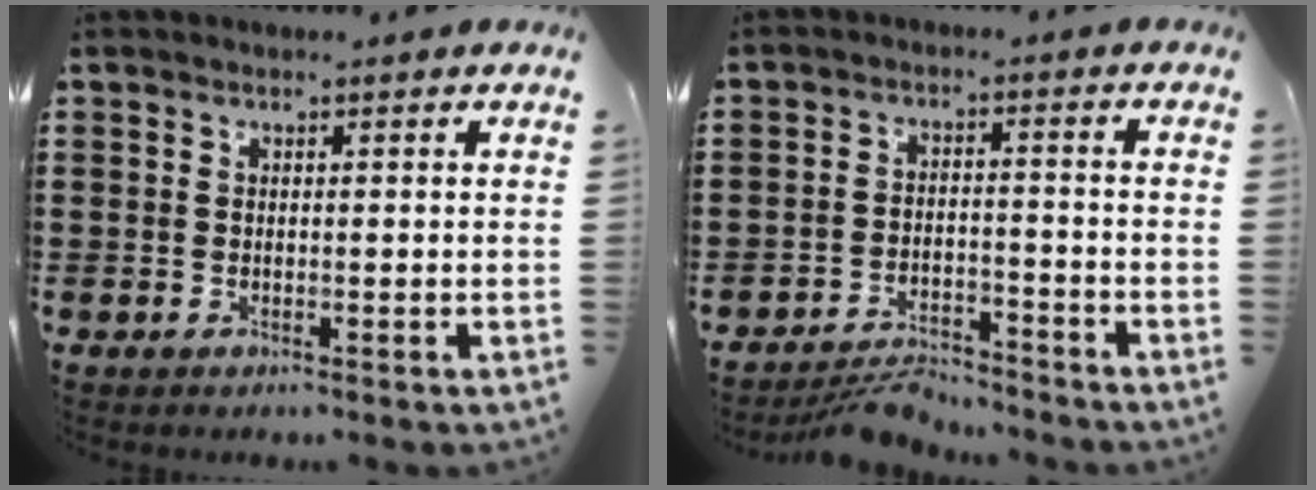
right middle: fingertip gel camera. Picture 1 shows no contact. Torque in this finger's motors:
{"motor_torque": [0.52, -0.22, 0.04, 0.02]}